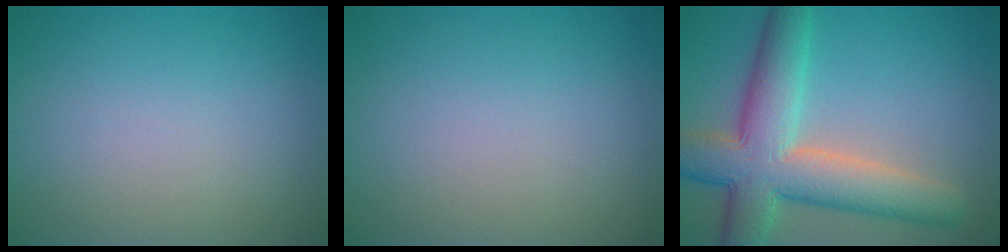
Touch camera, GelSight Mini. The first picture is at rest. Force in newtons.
{"total": 0.0}
{"total": 9.9, "press": 9.9, "slide": 0.6}